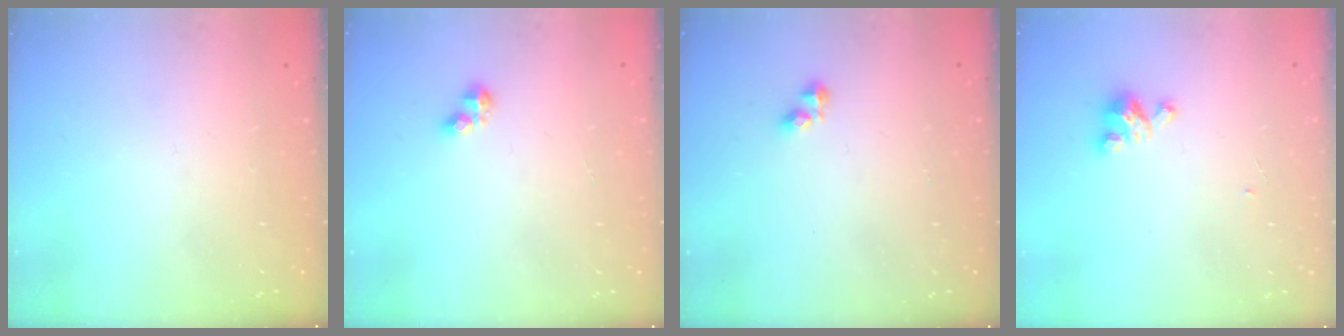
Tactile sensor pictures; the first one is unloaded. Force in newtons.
{"total": 2.8, "press": 2.8, "slide": 0.4}
{"total": 2.5, "press": 2.5, "slide": 0.4}
{"total": 3.8, "press": 3.8, "slide": 0.3}